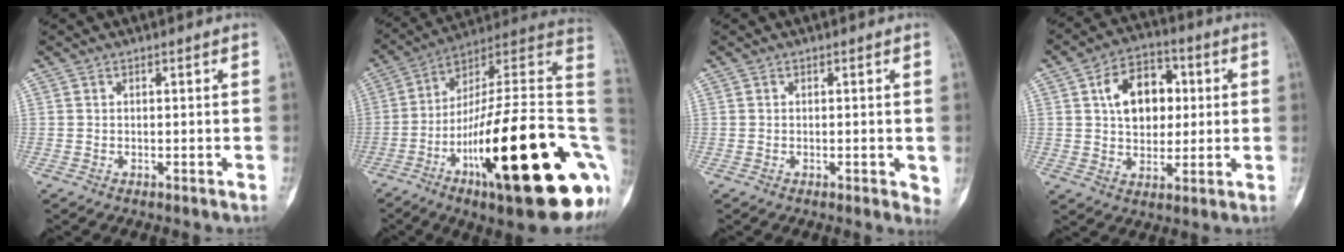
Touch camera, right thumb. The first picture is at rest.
{"total": 33.4, "force": [-7.7, 8.8, 31.2], "torque": [-0.386, 0.054, -0.121]}
{"total": 2.5, "force": [-0.3, 1.1, 2.2], "torque": [-0.019, -0.006, -0.006]}
{"total": 12.6, "force": [2.3, 9.0, 8.4], "torque": [-0.092, 0.011, 0.035]}